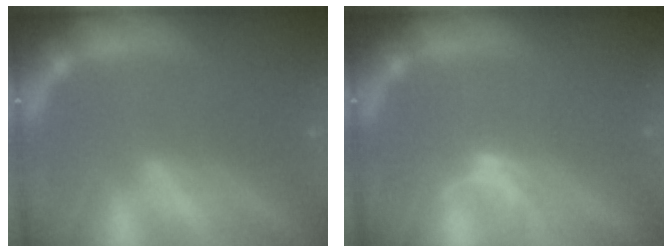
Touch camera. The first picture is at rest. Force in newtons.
{"total": 1.0}